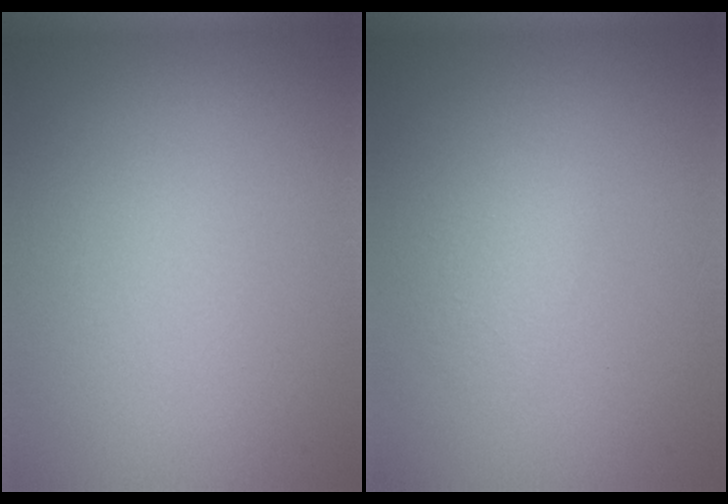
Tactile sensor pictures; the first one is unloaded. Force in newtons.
{"total": 1.4, "press": 1.4, "slide": 0.1}